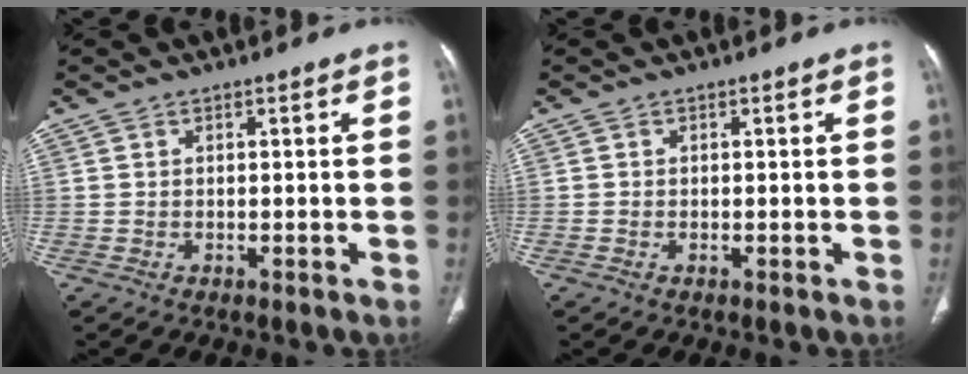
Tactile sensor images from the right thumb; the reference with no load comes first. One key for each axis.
{"total": 0.0}